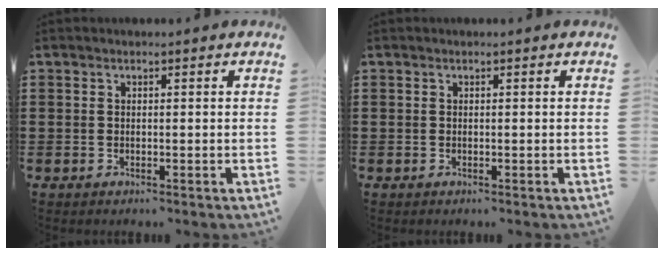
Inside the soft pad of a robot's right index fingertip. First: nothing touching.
{"total": 0.0}